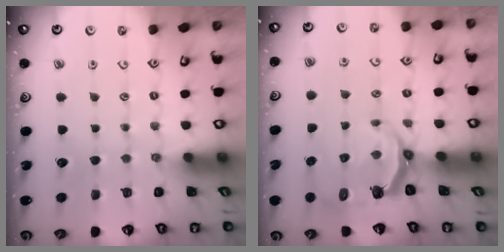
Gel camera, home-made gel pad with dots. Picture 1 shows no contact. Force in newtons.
{"total": 5.4, "press": 4.1, "slide": 3.5}